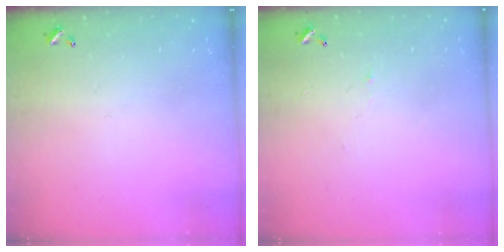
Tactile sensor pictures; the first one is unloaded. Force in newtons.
{"total": 0.8, "press": 0.6, "slide": 0.6}